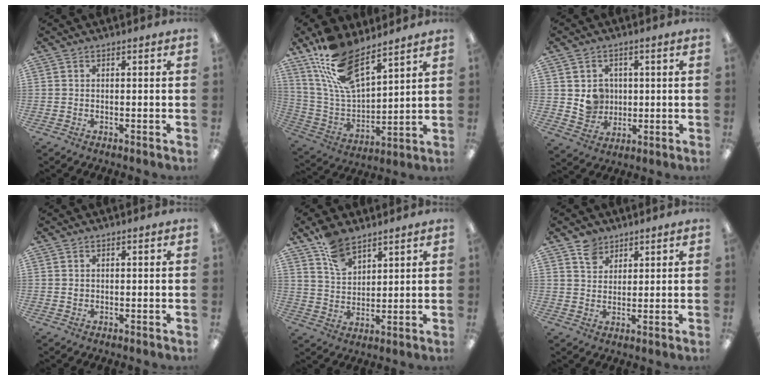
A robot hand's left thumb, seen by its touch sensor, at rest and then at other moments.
{"total": 17.2, "force": [12.1, 7.1, 10.0], "torque": [-0.200, -0.059, 0.223]}
{"total": 6.5, "force": [1.6, 6.1, 1.2], "torque": [-0.014, -0.004, 0.033]}
{"total": 0.8, "force": [0.2, 0.7, 0.3], "torque": [-0.008, 0.005, 0.003]}
{"total": 9.1, "force": [6.5, 4.9, 4.2], "torque": [-0.078, -0.024, 0.121]}
{"total": 5.1, "force": [3.6, 3.6, 0.7], "torque": [-0.005, -0.012, 0.066]}